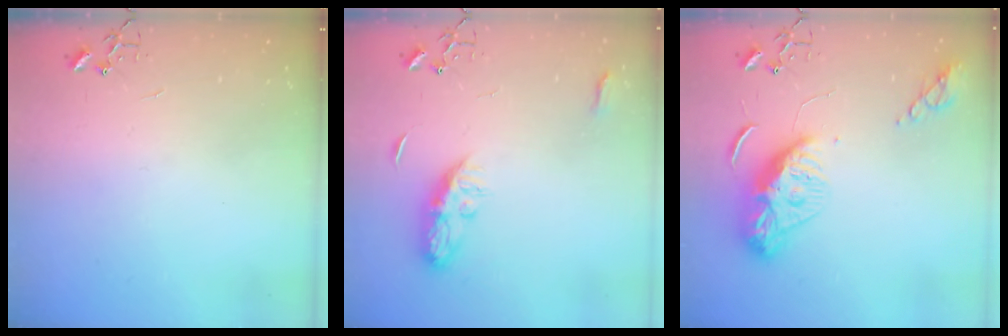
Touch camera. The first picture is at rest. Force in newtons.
{"total": 8.2, "press": 8.1, "slide": 0.6}
{"total": 11.6, "press": 11.6, "slide": 1.0}